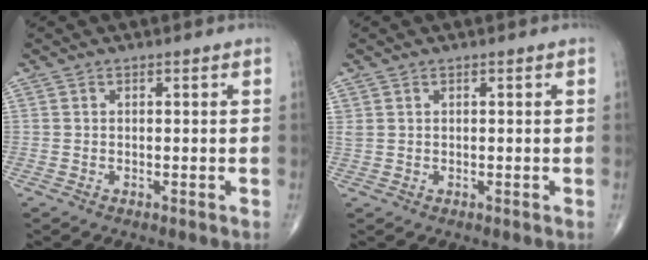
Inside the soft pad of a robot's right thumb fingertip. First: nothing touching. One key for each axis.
{"total": 1.0, "fx": 0.6, "fy": 0.5, "fz": 0.5, "tx": -0.012, "ty": 0.008, "tz": 0.015}